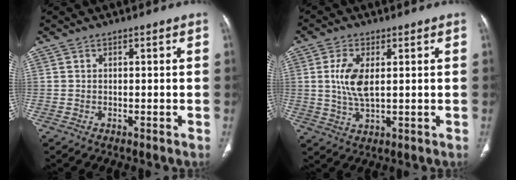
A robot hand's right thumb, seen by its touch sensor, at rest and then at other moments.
{"total": 6.8, "force": [1.2, 3.1, 5.9], "torque": [-0.129, -0.007, 0.027]}